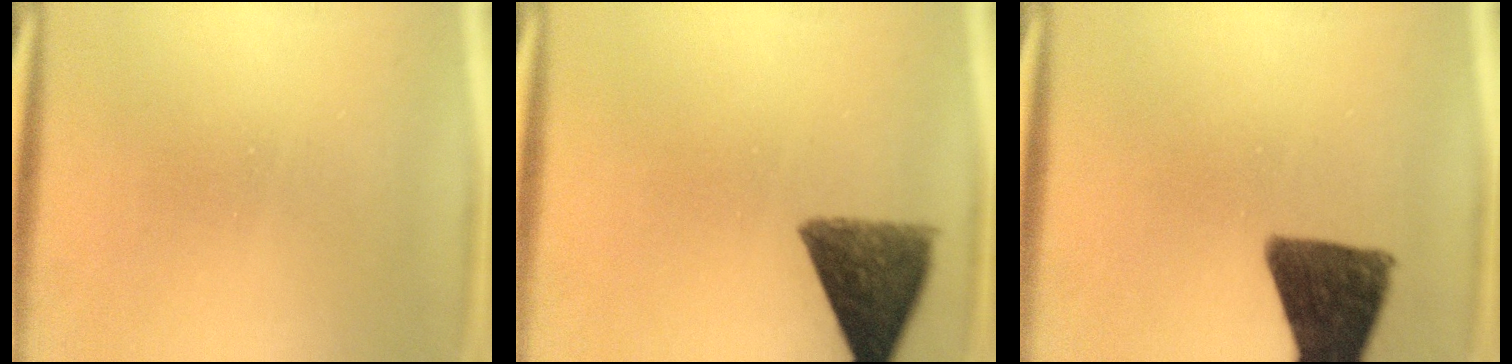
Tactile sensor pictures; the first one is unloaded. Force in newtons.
{"total": 10.0}
{"total": 12.5}